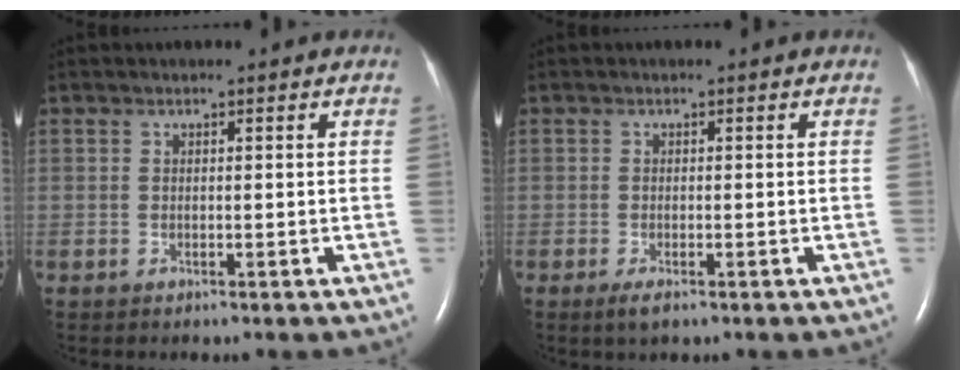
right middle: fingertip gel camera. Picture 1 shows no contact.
{"total": 1.7, "force": [-1.0, 0.4, 1.3], "torque": [-0.027, -0.006, -0.018]}